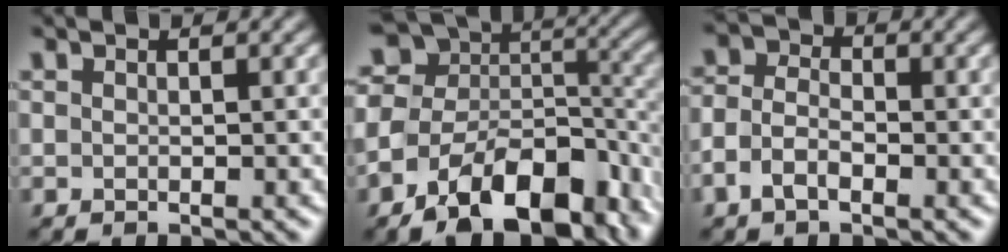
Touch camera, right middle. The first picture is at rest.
{"total": 15.5, "force": [-6.9, 9.2, 10.3], "torque": [-0.191, -0.028, -0.071]}
{"total": 3.0, "force": [-1.5, 1.9, 1.9], "torque": [-0.041, 0.005, -0.036]}